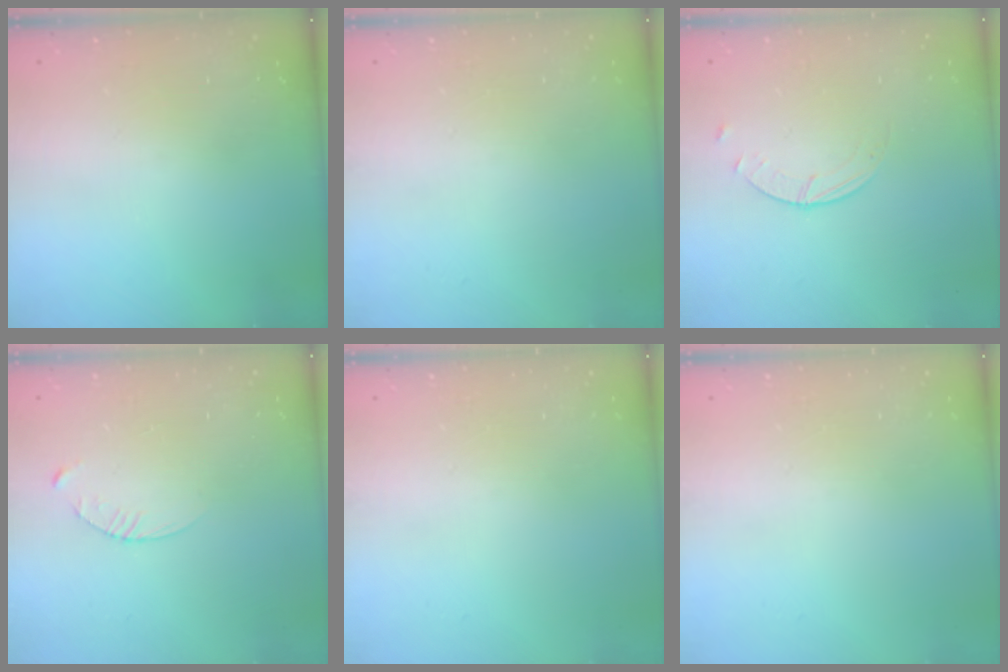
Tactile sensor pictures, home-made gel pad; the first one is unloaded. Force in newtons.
{"total": 0.0}
{"total": 0.9, "press": 0.9, "slide": 0.2}
{"total": 3.6, "press": 3.5, "slide": 0.4}
{"total": 0.0}
{"total": 0.0}